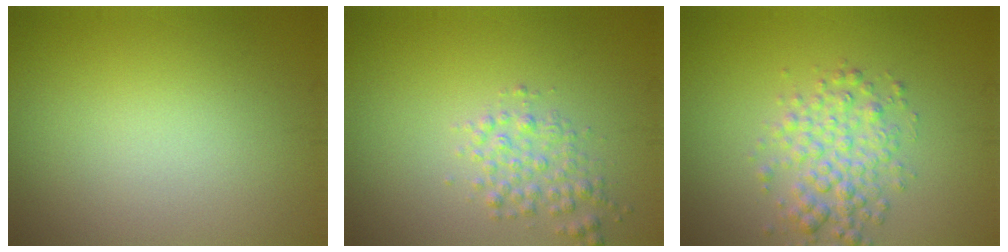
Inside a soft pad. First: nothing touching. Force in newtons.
{"total": 2.2, "press": 2.2, "slide": 0.0}
{"total": 3.6, "press": 3.6, "slide": 0.1}